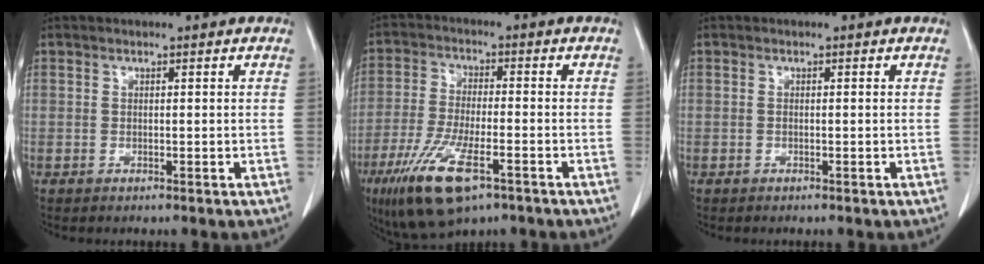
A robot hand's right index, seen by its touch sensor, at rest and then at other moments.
{"total": 12.3, "force": [-6.7, 3.1, 9.8], "torque": [-0.192, -0.025, -0.113]}
{"total": 0.0}